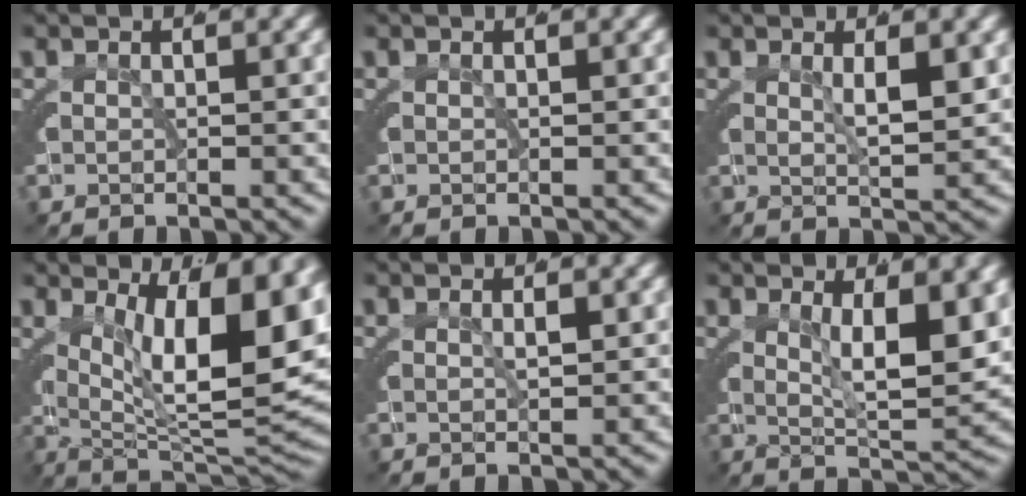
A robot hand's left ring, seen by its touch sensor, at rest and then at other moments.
{"total": 0.0}
{"total": 2.4, "force": [1.1, -0.5, 2.1], "torque": [-0.028, -0.010, 0.027]}
{"total": 13.3, "force": [2.4, 5.6, 11.8], "torque": [-0.154, -0.010, 0.050]}
{"total": 0.9, "force": [0.4, -0.1, 0.8], "torque": [-0.016, -0.007, 0.011]}
{"total": 5.3, "force": [1.8, 0.6, 5.0], "torque": [-0.074, -0.019, 0.039]}